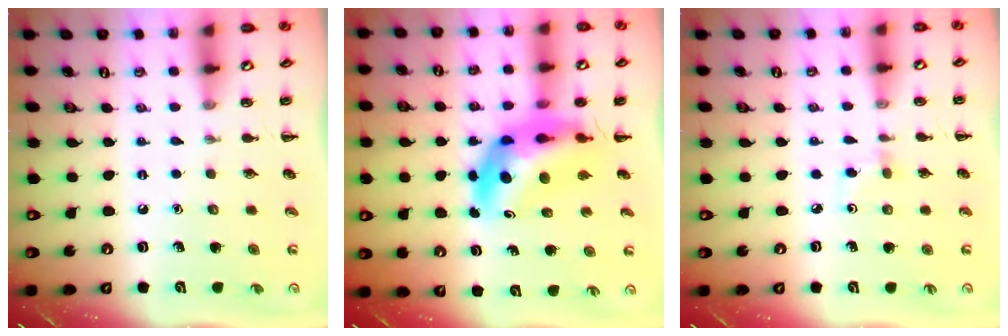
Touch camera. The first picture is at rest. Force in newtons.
{"total": 11.8, "press": 11.2, "slide": 3.7}
{"total": 2.5, "press": 2.3, "slide": 1.0}